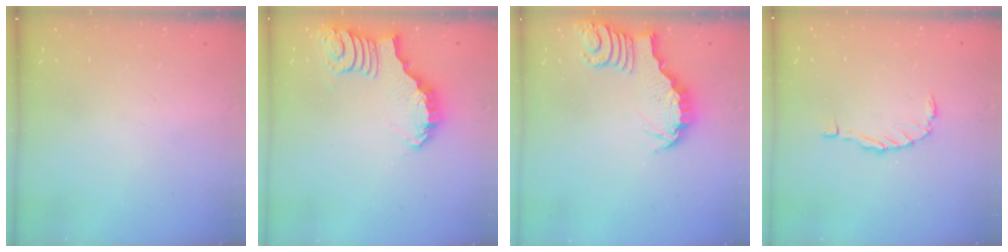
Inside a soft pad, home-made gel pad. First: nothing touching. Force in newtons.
{"total": 2.6, "press": 2.5, "slide": 0.5}
{"total": 3.4, "press": 3.4, "slide": 0.4}
{"total": 0.0}